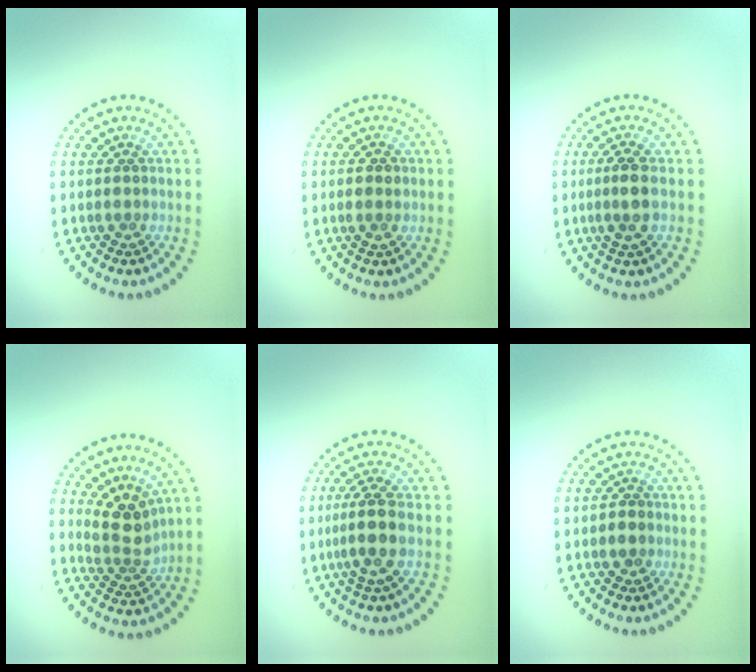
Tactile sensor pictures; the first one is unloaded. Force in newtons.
{"total": 1.5, "press": 1.4, "slide": 0.4}
{"total": 2.5, "press": 2.3, "slide": 1.0}
{"total": 2.9, "press": 2.4, "slide": 1.7}
{"total": 2.9, "press": 2.3, "slide": 1.6}
{"total": 0.9, "press": 0.8, "slide": 0.5}